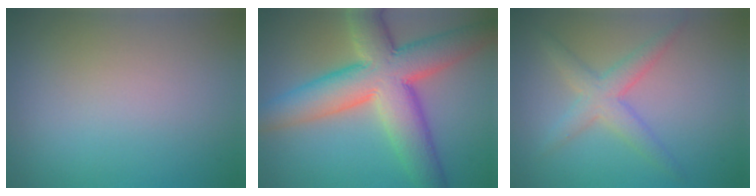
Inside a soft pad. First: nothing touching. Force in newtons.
{"total": 10.6, "press": 10.6, "slide": 0.3}
{"total": 2.4, "press": 2.4, "slide": 0.1}